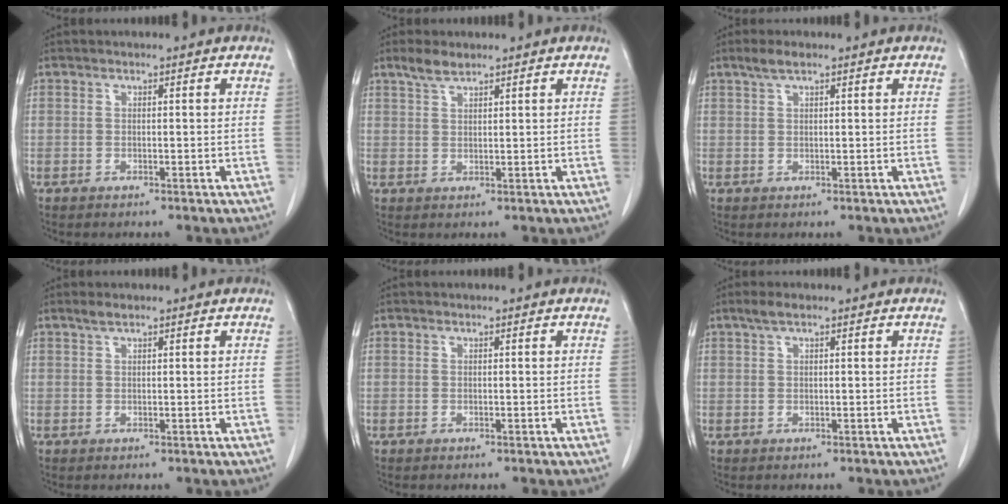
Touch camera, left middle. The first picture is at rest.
{"total": 2.9, "force": [2.3, 0.7, 1.5], "torque": [-0.037, 0.004, 0.048]}
{"total": 2.2, "force": [1.6, 0.4, 1.5], "torque": [-0.036, 0.008, 0.033]}
{"total": 1.2, "force": [1.0, 0.1, 0.7], "torque": [-0.018, 0.003, 0.022]}
{"total": 0.0}
{"total": 1.9, "force": [1.3, 0.3, 1.3], "torque": [-0.034, 0.010, 0.026]}